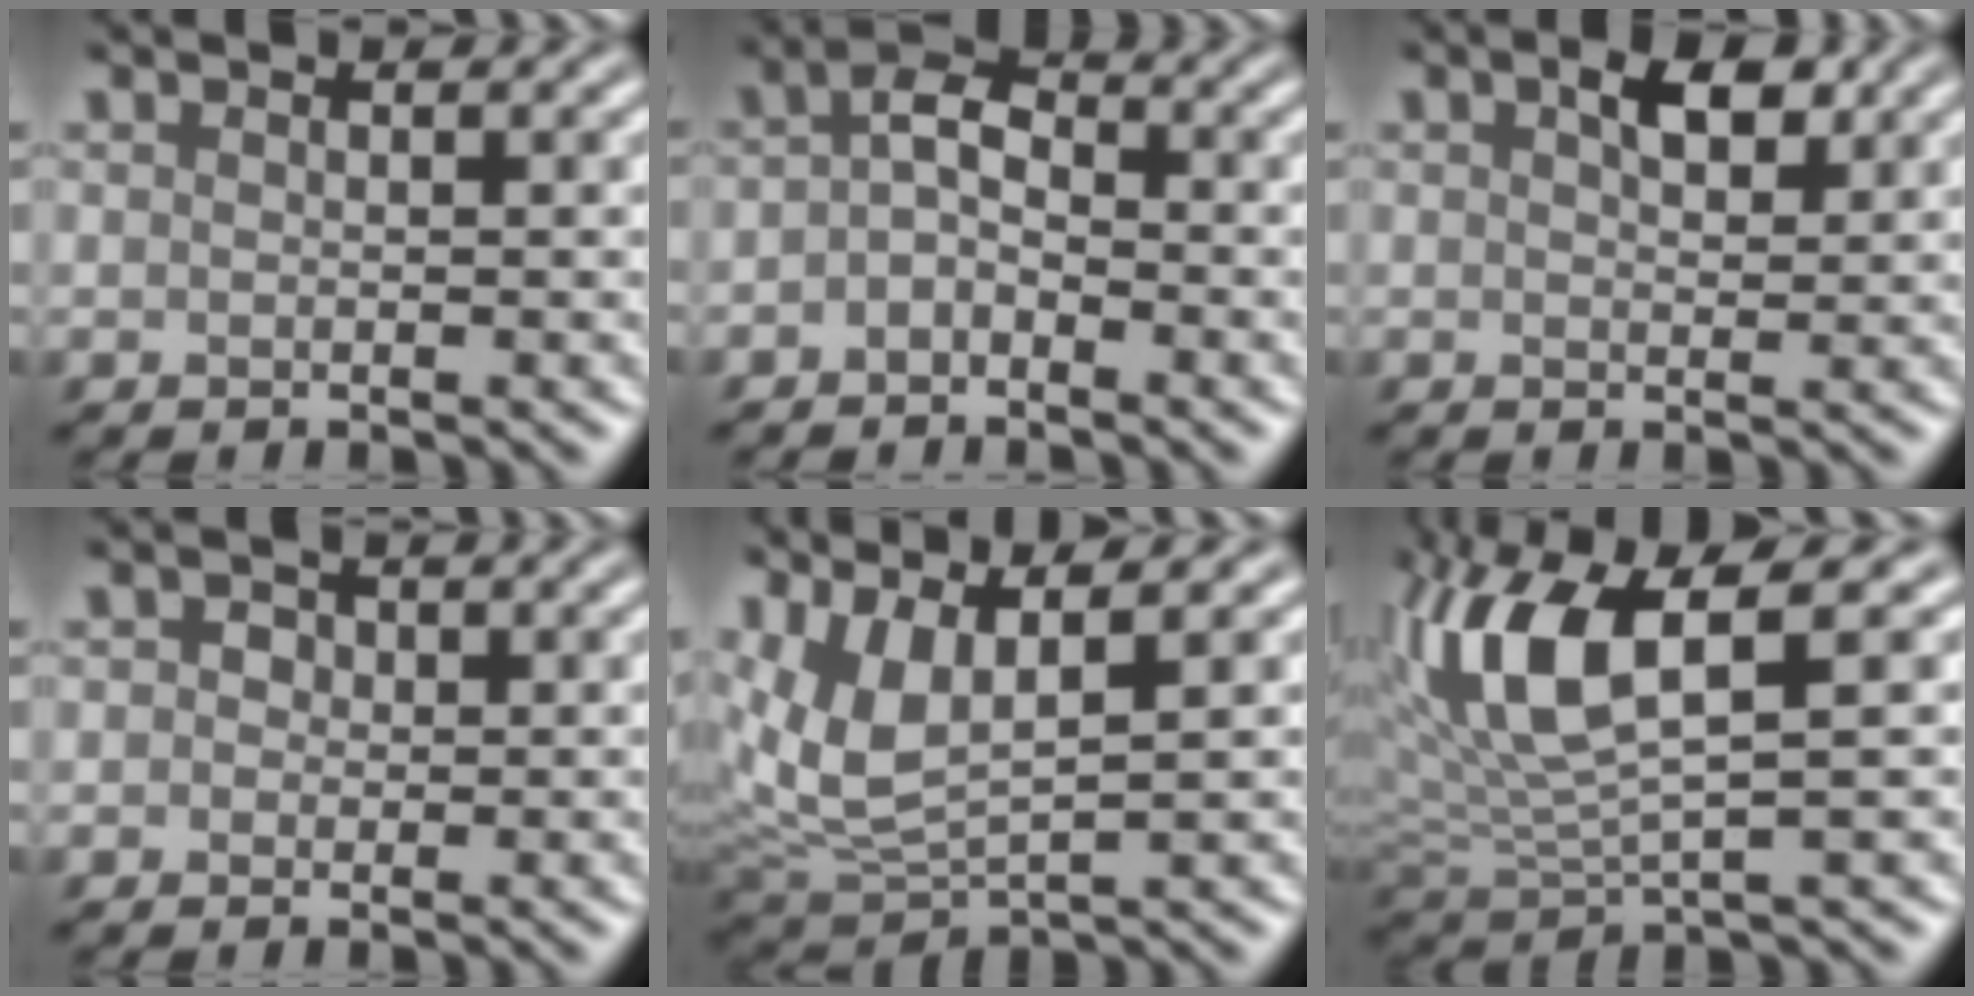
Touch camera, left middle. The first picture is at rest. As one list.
[{"total": 2.7, "force": [-1.1, 1.6, 1.8], "torque": [-0.035, 0.008, -0.030]}, {"total": 2.5, "force": [1.1, 1.3, 1.9], "torque": [-0.030, 0.003, 0.019]}, {"total": 1.9, "force": [0.4, 1.6, 0.8], "torque": [0.000, 0.008, -0.013]}, {"total": 5.6, "force": [2.5, 2.2, 4.5], "torque": [-0.113, -0.003, 0.055]}, {"total": 7.7, "force": [2.5, 2.7, 6.8], "torque": [-0.159, 0.003, 0.047]}]